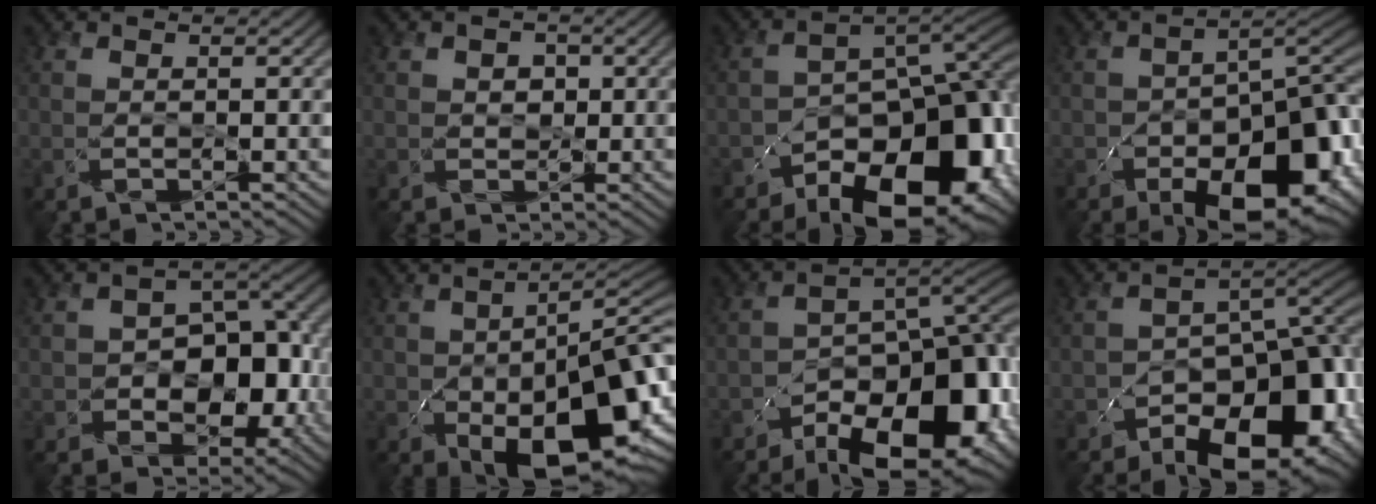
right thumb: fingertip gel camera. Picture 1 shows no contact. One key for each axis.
{"total": 2.1, "fx": 0.5, "fy": 2.0, "fz": 0.4, "tx": 0.009, "ty": -0.001, "tz": 0.011}
{"total": 17.8, "fx": -10.2, "fy": 9.0, "fz": 11.4, "tx": -0.141, "ty": -0.023, "tz": -0.145}
{"total": 17.1, "fx": -9.4, "fy": 8.2, "fz": 11.6, "tx": -0.141, "ty": -0.017, "tz": -0.131}
{"total": 10.3, "fx": -2.8, "fy": 7.2, "fz": 6.8, "tx": -0.075, "ty": -0.011, "tz": -0.030}
{"total": 15.5, "fx": -6.0, "fy": 7.6, "fz": 12.1, "tx": -0.173, "ty": -0.040, "tz": -0.075}
{"total": 17.5, "fx": -10.5, "fy": 8.3, "fz": 11.3, "tx": -0.133, "ty": -0.016, "tz": -0.149}
{"total": 16.2, "fx": -9.8, "fy": 8.5, "fz": 9.6, "tx": -0.119, "ty": -0.020, "tz": -0.133}